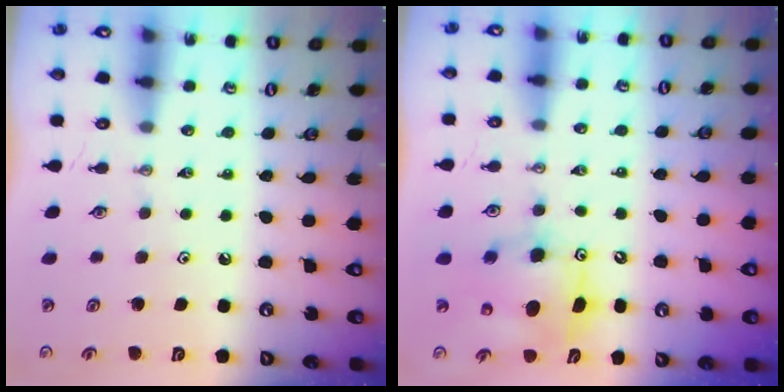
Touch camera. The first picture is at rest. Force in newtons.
{"total": 8.3, "press": 8.1, "slide": 1.9}